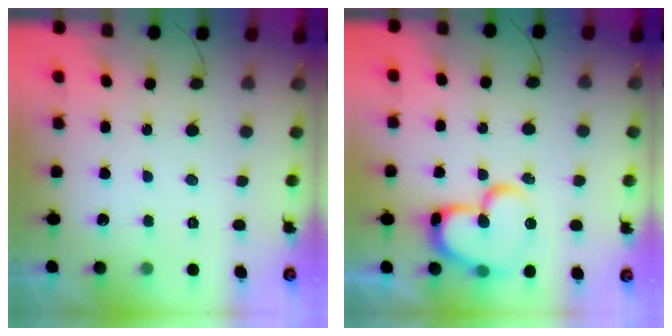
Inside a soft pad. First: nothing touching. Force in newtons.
{"total": 17.6, "press": 17.5, "slide": 1.4}